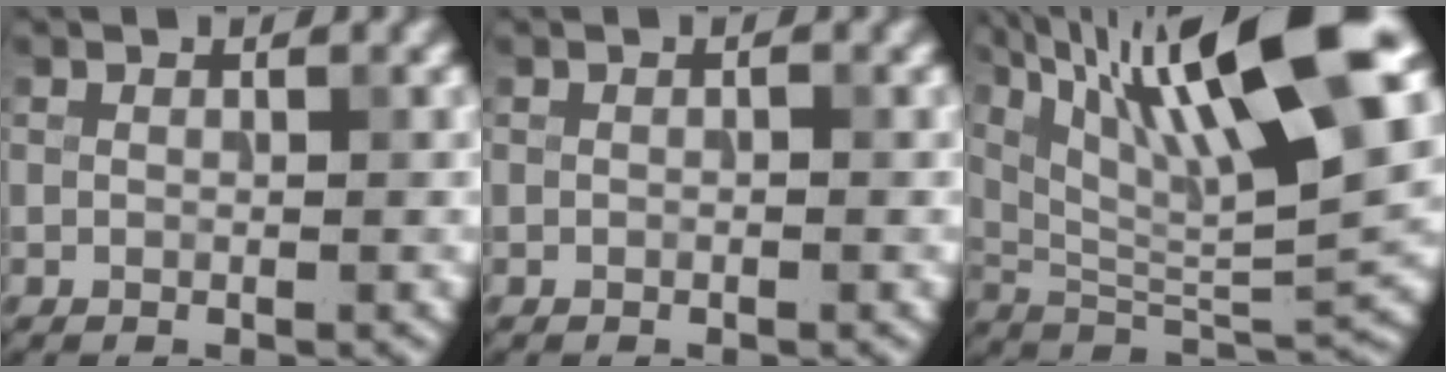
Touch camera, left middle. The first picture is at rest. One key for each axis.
{"total": 0.0}
{"total": 15.2, "fx": 7.3, "fy": 3.7, "fz": 12.8, "tx": -0.225, "ty": 0.015, "tz": 0.128}